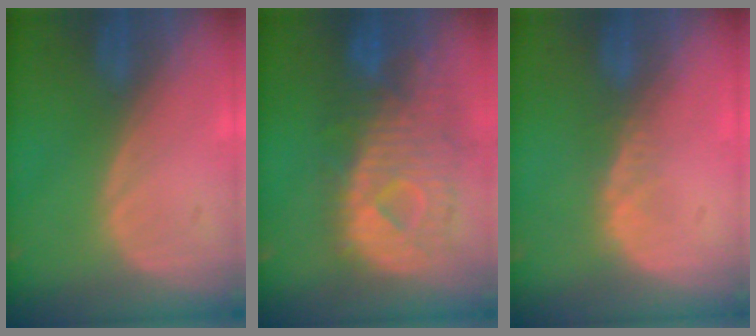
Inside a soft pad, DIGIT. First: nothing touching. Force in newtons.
{"total": 11.5, "press": 10.0, "slide": 5.7}
{"total": 2.1, "press": 1.5, "slide": 1.4}